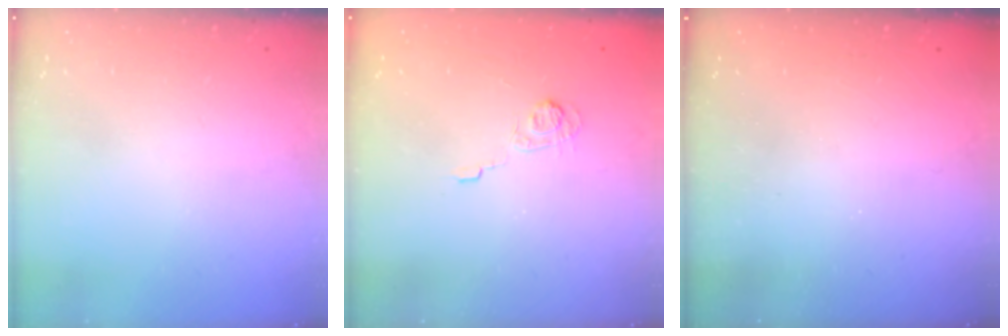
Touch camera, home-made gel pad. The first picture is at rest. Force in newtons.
{"total": 3.2, "press": 2.8, "slide": 1.6}
{"total": 2.3, "press": 2.1, "slide": 0.8}